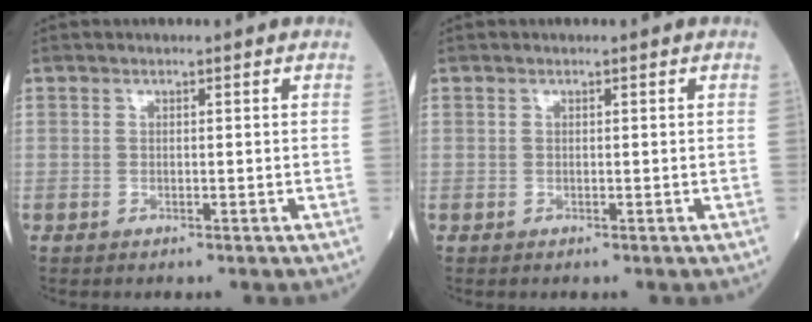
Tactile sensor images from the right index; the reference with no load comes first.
{"total": 0.0}